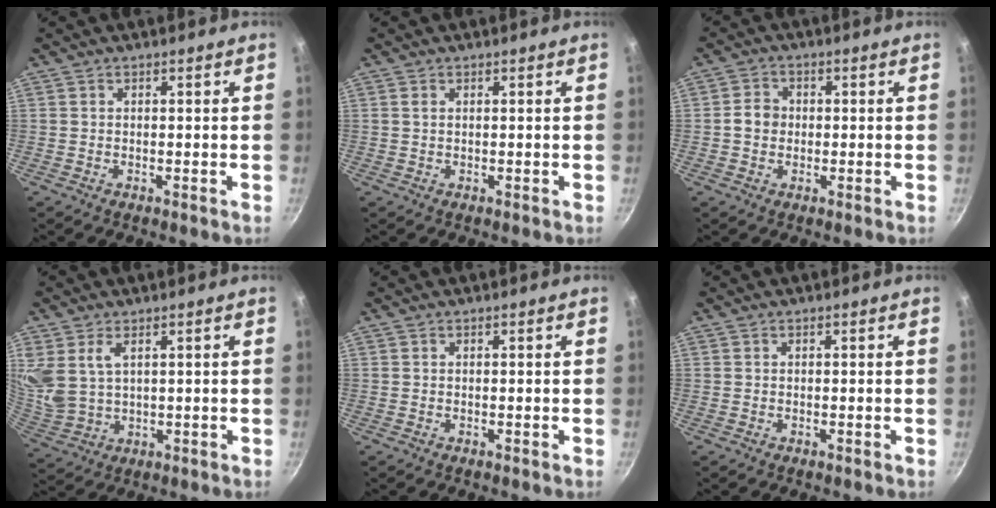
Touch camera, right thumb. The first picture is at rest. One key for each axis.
{"total": 0.7, "fx": 0.2, "fy": 0.4, "fz": 0.5, "tx": -0.009, "ty": 0.001, "tz": 0.004}
{"total": 3.9, "fx": -0.3, "fy": 3.4, "fz": 1.9, "tx": -0.016, "ty": 0.013, "tz": -0.011}
{"total": 8.0, "fx": 3.2, "fy": 5.0, "fz": 5.4, "tx": -0.102, "ty": -0.022, "tz": 0.076}
{"total": 0.0}
{"total": 0.0}